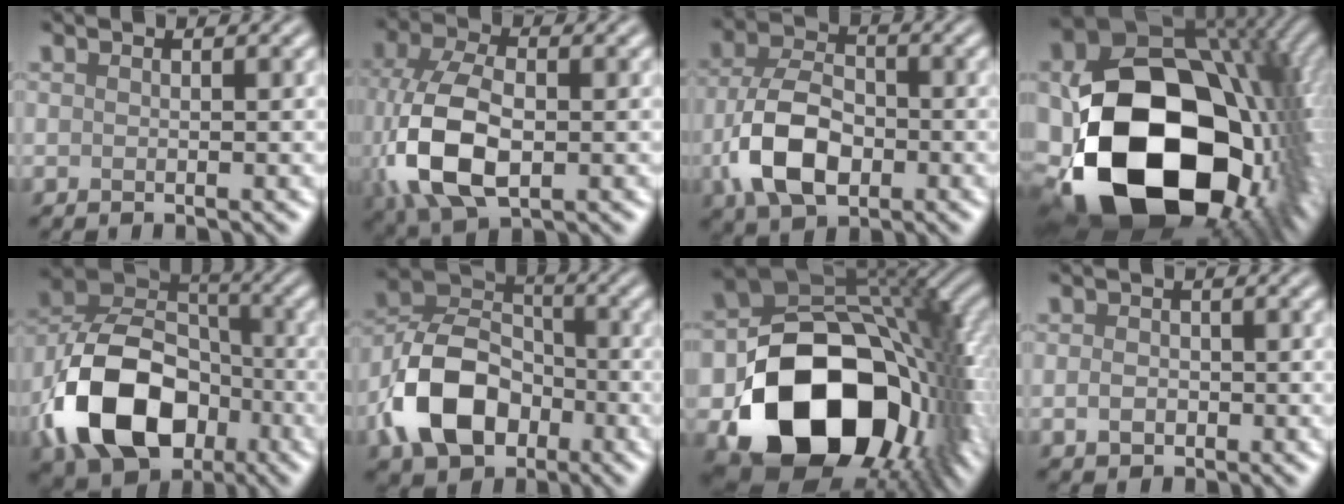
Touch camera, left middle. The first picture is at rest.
{"total": 9.7, "force": [-1.4, 5.8, 7.6], "torque": [-0.193, -0.008, -0.027]}
{"total": 7.6, "force": [-2.4, 4.7, 5.5], "torque": [-0.116, 0.005, -0.053]}
{"total": 22.2, "force": [-4.7, 15.5, 15.2], "torque": [-0.306, -0.067, -0.037]}
{"total": 12.2, "force": [-4.8, 8.4, 7.4], "torque": [-0.147, 0.005, -0.100]}
{"total": 9.1, "force": [-3.7, 6.3, 5.4], "torque": [-0.107, 0.012, -0.084]}
{"total": 17.4, "force": [-5.2, 12.4, 11.0], "torque": [-0.172, -0.057, -0.069]}
{"total": 1.6, "force": [-0.4, 1.3, 0.8], "torque": [-0.011, 0.002, -0.014]}